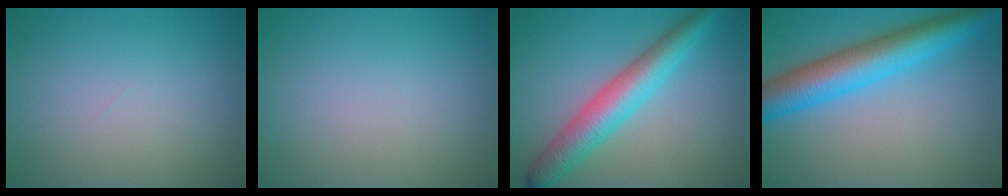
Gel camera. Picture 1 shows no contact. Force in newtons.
{"total": 0.0}
{"total": 6.1, "press": 6.1, "slide": 0.1}
{"total": 7.8, "press": 7.8, "slide": 0.1}